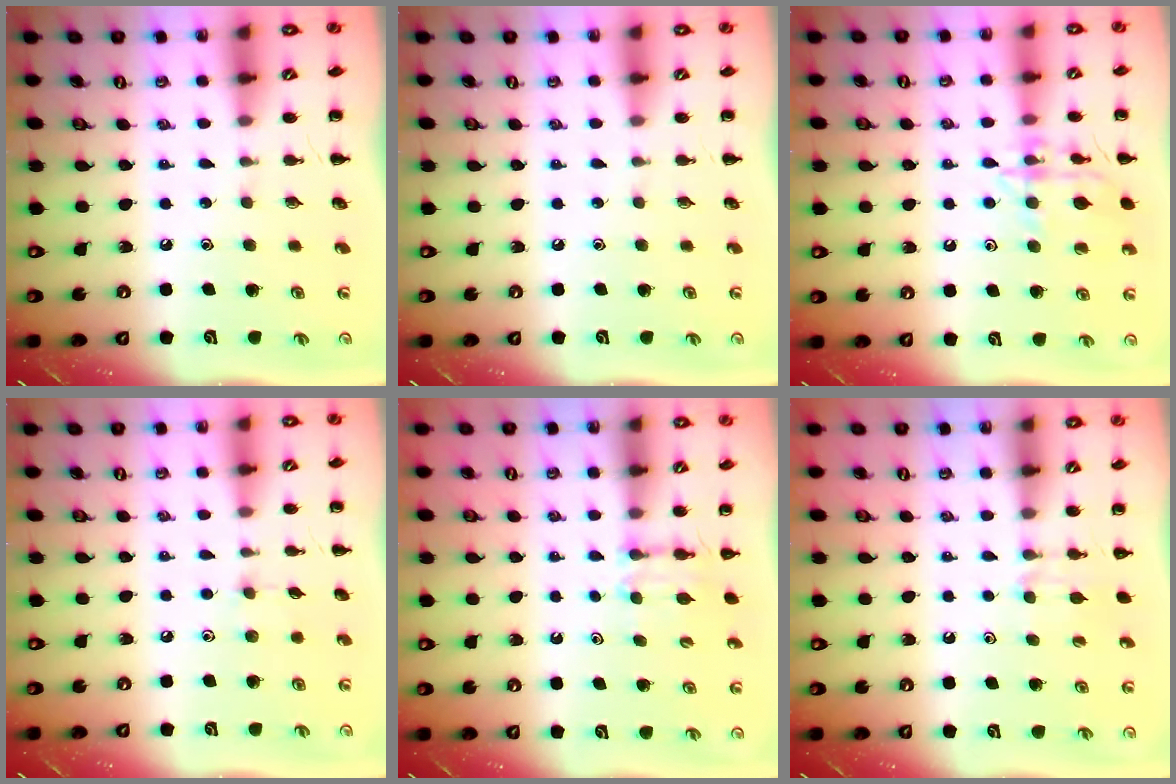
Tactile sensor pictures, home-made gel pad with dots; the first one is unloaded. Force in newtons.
{"total": 0.0}
{"total": 14.9, "press": 14.8, "slide": 1.5}
{"total": 4.2, "press": 3.8, "slide": 1.7}
{"total": 6.1, "press": 5.9, "slide": 1.6}
{"total": 4.8, "press": 4.6, "slide": 1.6}